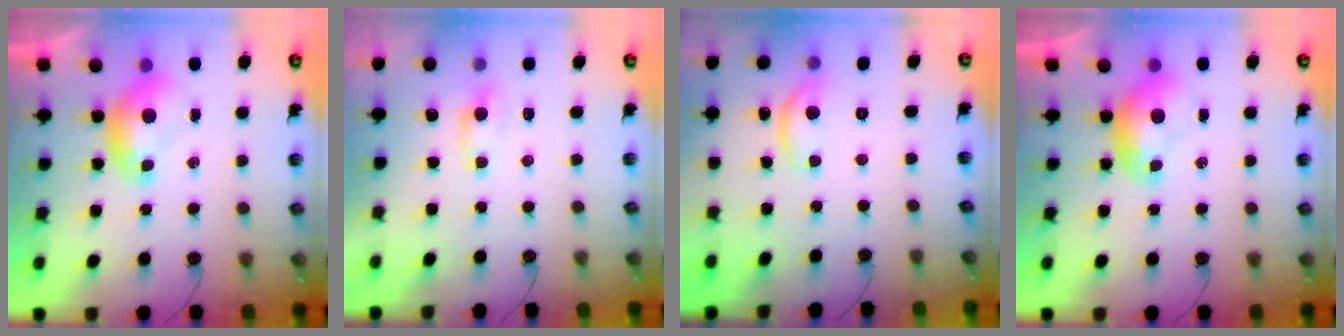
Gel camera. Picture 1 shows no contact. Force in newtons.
{"total": 0.0}
{"total": 5.7, "press": 5.7, "slide": 0.5}
{"total": 0.0}